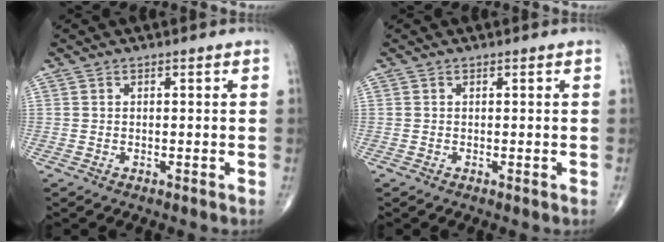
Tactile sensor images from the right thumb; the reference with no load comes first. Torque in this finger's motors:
{"motor_torque": [0.24, 0.09, -0.26, -0.33, 0.03]}